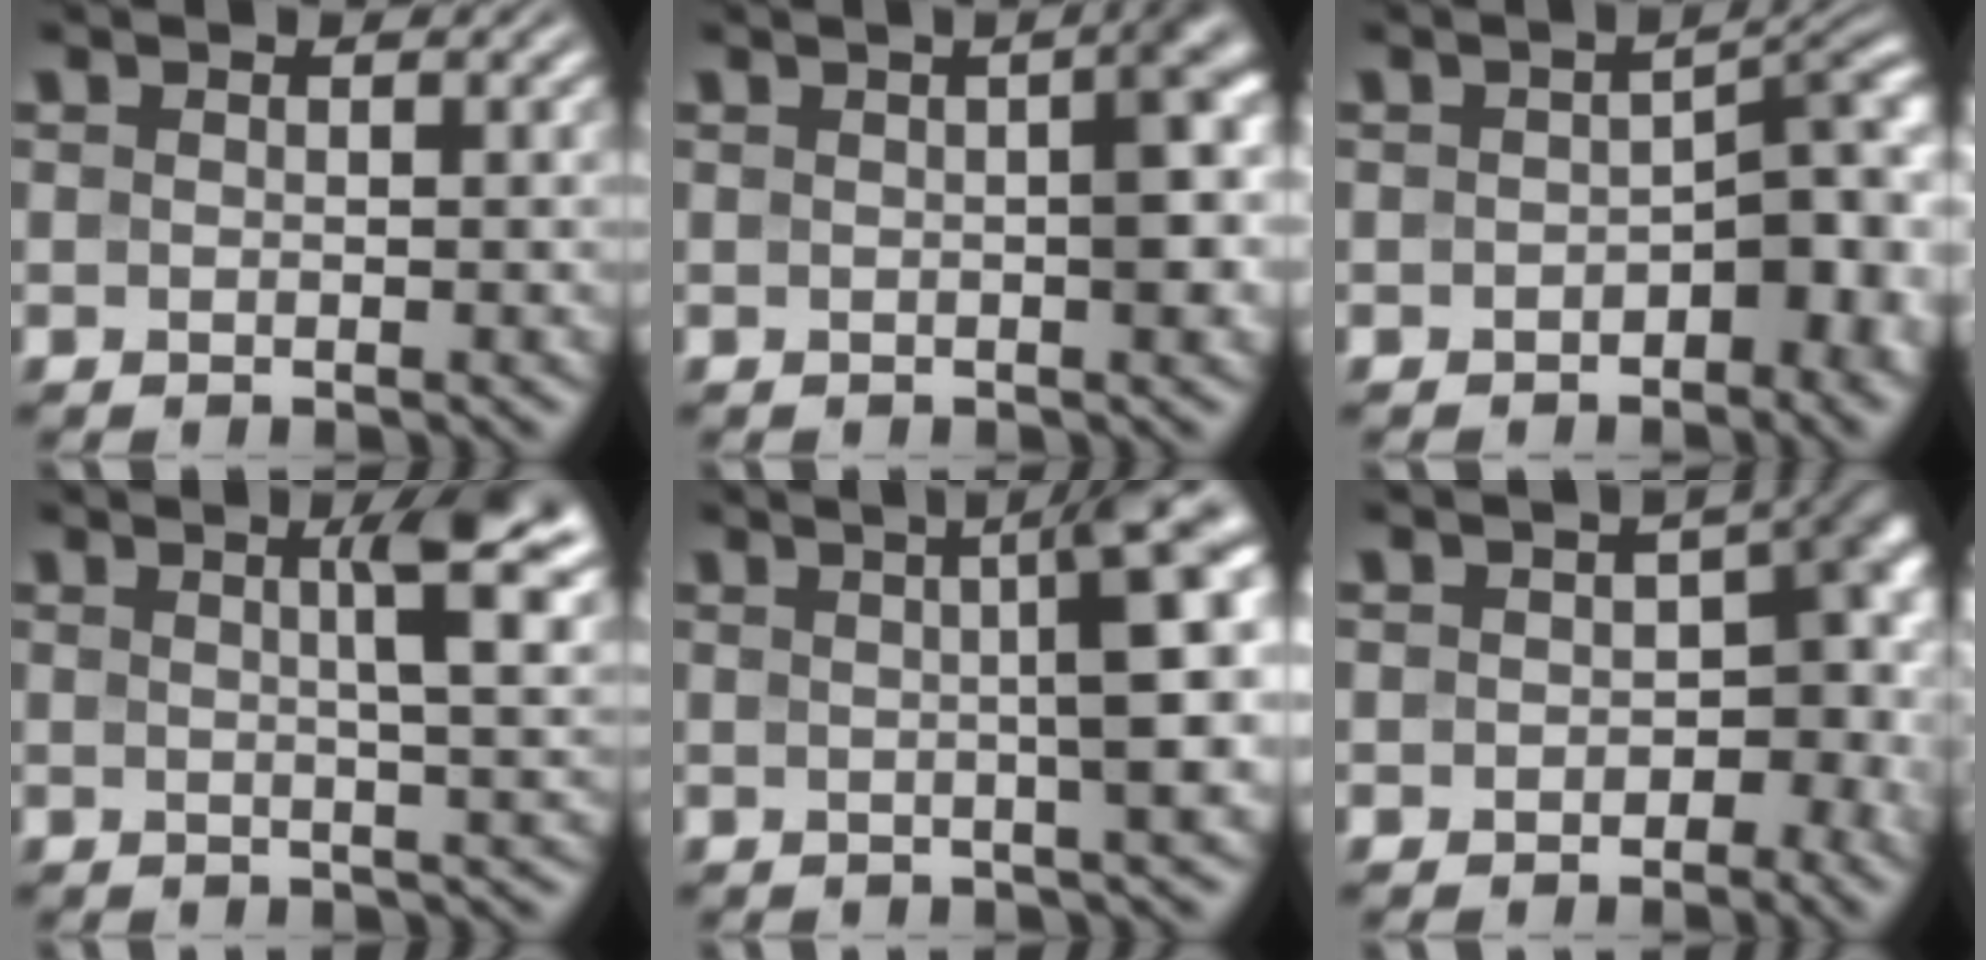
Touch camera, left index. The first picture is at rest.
{"total": 4.4, "force": [0.5, 1.1, 4.3], "torque": [-0.041, 0.017, 0.006]}
{"total": 6.4, "force": [-1.8, 3.3, 5.1], "torque": [-0.045, 0.008, -0.030]}
{"total": 5.8, "force": [2.2, 1.3, 5.2], "torque": [-0.055, 0.010, 0.025]}
{"total": 7.6, "force": [1.3, 1.5, 7.4], "torque": [-0.076, 0.020, 0.017]}
{"total": 6.9, "force": [-0.9, 4.6, 5.1], "torque": [-0.021, -0.002, -0.011]}